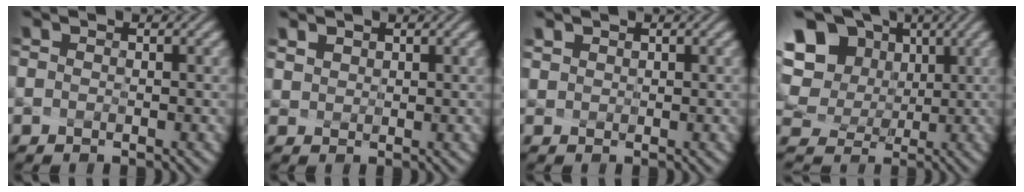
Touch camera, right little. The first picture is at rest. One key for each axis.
{"total": 2.2, "fx": 1.8, "fy": 1.2, "fz": 0.7, "tx": -0.025, "ty": 0.013, "tz": 0.029}
{"total": 1.5, "fx": 1.2, "fy": 0.8, "fz": 0.3, "tx": 0.000, "ty": 0.014, "tz": 0.016}
{"total": 10.8, "fx": 3.6, "fy": 8.9, "fz": 4.9, "tx": -0.136, "ty": 0.036, "tz": 0.054}